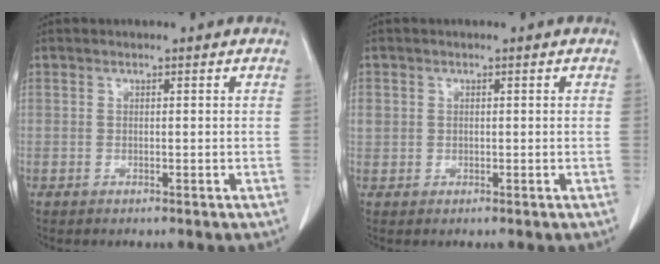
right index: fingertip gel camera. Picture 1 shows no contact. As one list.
[{"total": 1.7, "force": [0.3, 1.6, 0.5], "torque": [-0.009, 0.014, 0.011]}]